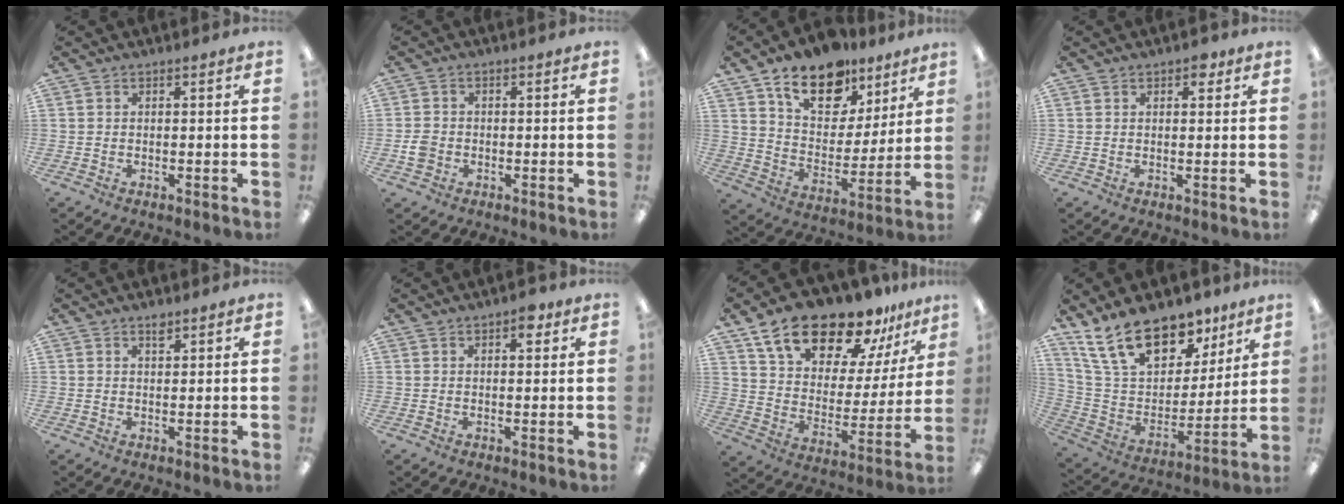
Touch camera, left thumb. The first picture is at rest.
{"total": 3.6, "force": [-0.9, 3.0, 1.8], "torque": [-0.036, 0.006, -0.018]}
{"total": 16.2, "force": [11.2, 9.2, 7.3], "torque": [-0.121, -0.062, 0.201]}
{"total": 2.7, "force": [1.6, 1.6, 1.4], "torque": [-0.013, -0.001, 0.024]}
{"total": 1.8, "force": [1.4, 0.7, 0.8], "torque": [-0.003, -0.007, 0.023]}
{"total": 3.5, "force": [1.9, 1.9, 2.3], "torque": [-0.025, -0.003, 0.028]}
{"total": 20.5, "force": [16.4, 8.7, 8.9], "torque": [-0.156, -0.112, 0.288]}
{"total": 21.3, "force": [14.2, 11.6, 10.8], "torque": [-0.197, -0.079, 0.263]}